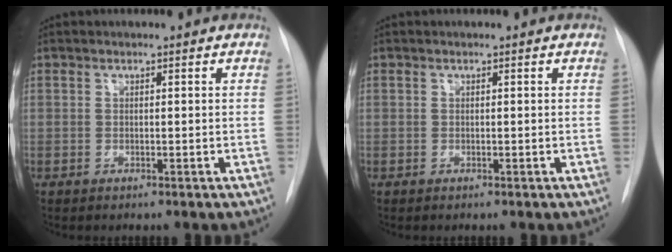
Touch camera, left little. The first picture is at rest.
{"total": 0.0}